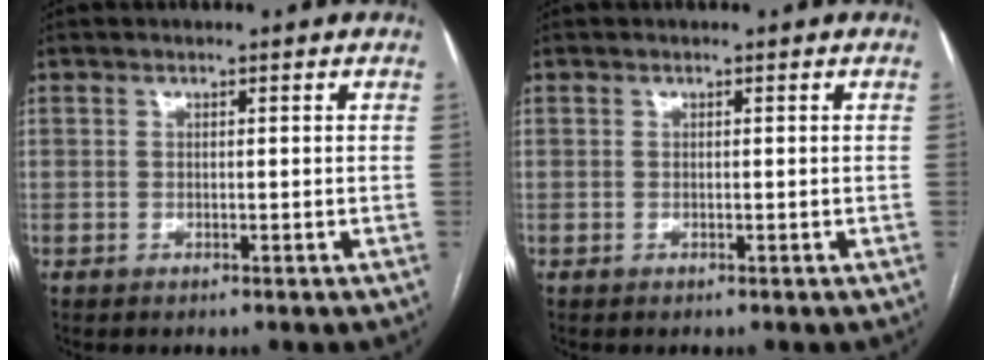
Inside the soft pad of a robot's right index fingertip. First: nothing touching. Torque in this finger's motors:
{"motor_torque": [0.00, 0.00, 0.00, 0.00]}